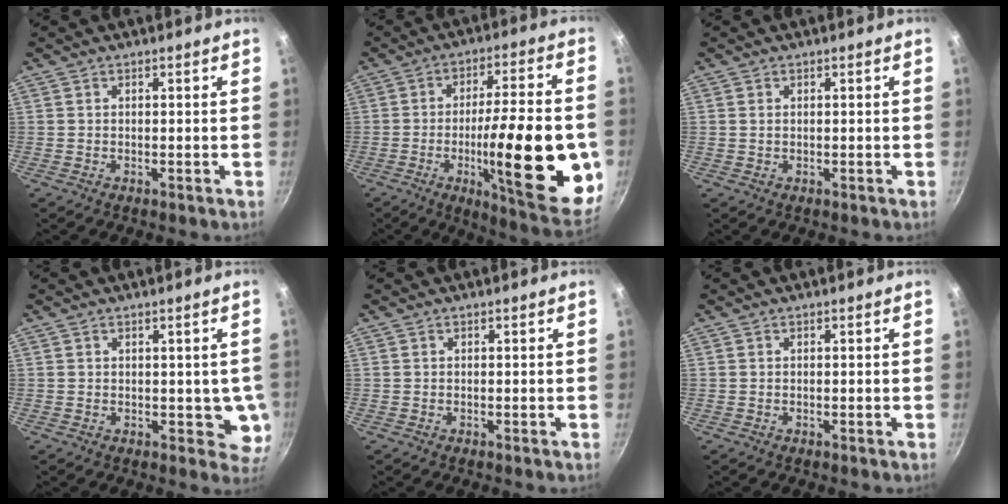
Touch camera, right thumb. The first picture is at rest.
{"total": 25.2, "force": [-5.3, 6.3, 23.8], "torque": [-0.321, 0.009, -0.075]}
{"total": 0.6, "force": [0.2, 0.4, 0.4], "torque": [-0.007, 0.001, 0.004]}
{"total": 4.8, "force": [0.6, 3.0, 3.7], "torque": [-0.027, -0.013, 0.010]}
{"total": 0.0}
{"total": 0.0}